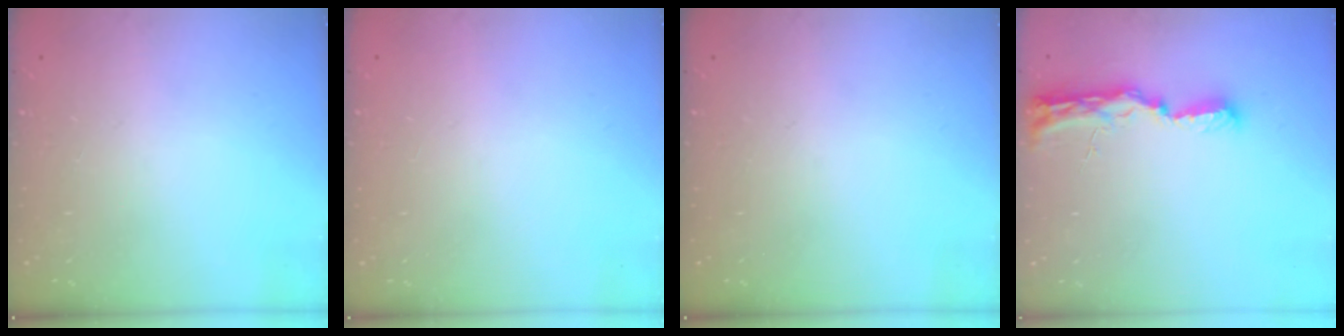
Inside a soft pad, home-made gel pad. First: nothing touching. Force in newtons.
{"total": 1.1, "press": 0.8, "slide": 0.7}
{"total": 0.0}
{"total": 8.8, "press": 8.7, "slide": 0.9}